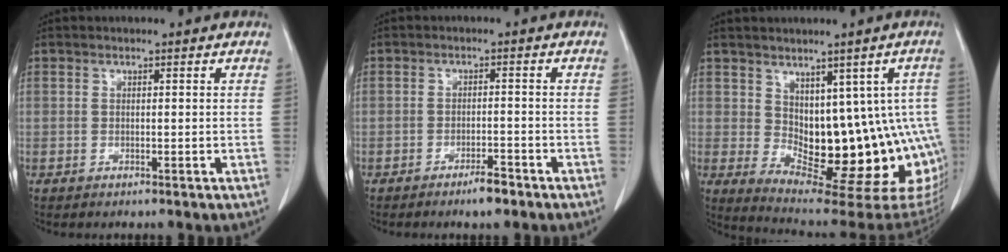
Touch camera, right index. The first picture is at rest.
{"total": 3.1, "force": [-2.4, 0.6, 1.9], "torque": [-0.033, 0.000, -0.037]}
{"total": 16.7, "force": [-1.1, 8.5, 14.3], "torque": [-0.135, 0.005, 0.010]}